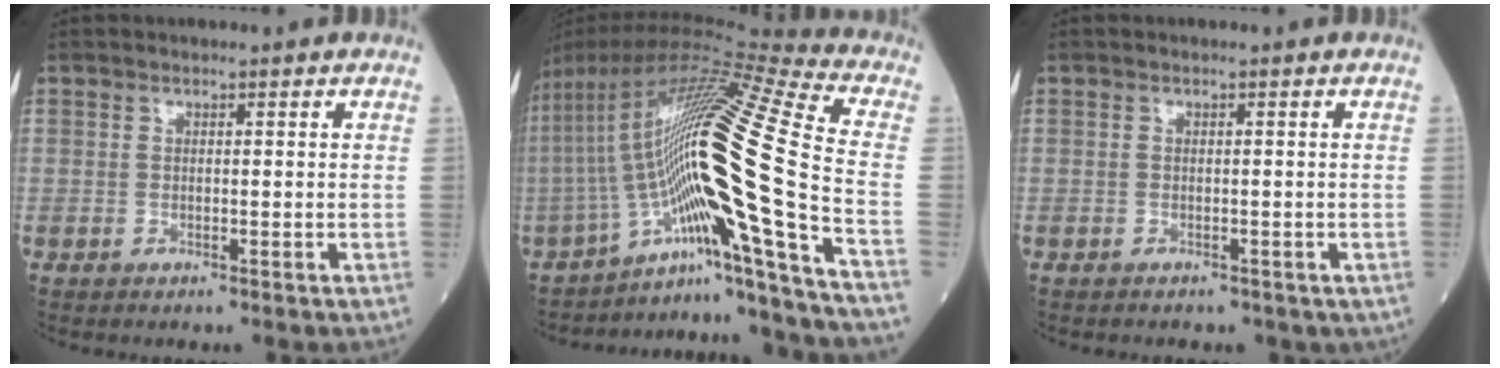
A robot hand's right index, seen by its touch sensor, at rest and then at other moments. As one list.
[{"total": 26.3, "force": [-9.8, -1.1, 24.4], "torque": [-0.448, 0.009, -0.171]}, {"total": 2.9, "force": [-2.1, 1.8, 1.0], "torque": [-0.013, 0.000, -0.018]}]